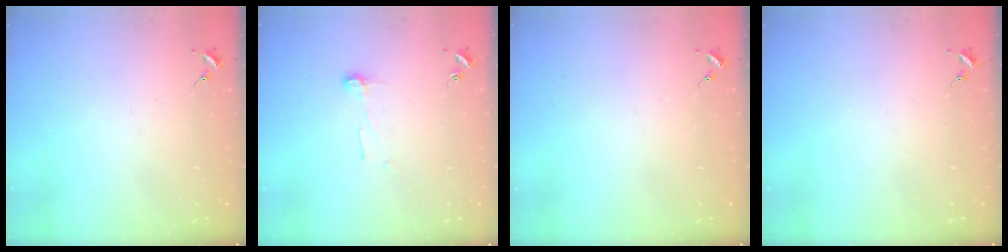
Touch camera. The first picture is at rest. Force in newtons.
{"total": 5.2, "press": 5.2, "slide": 0.5}
{"total": 0.0}
{"total": 0.0}